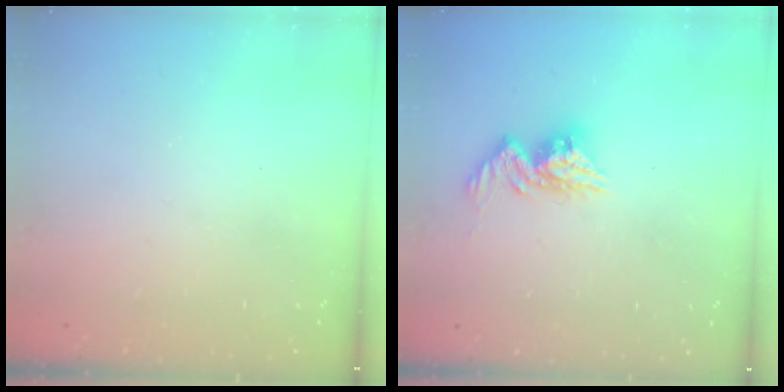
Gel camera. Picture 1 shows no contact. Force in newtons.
{"total": 11.0, "press": 11.0, "slide": 1.0}